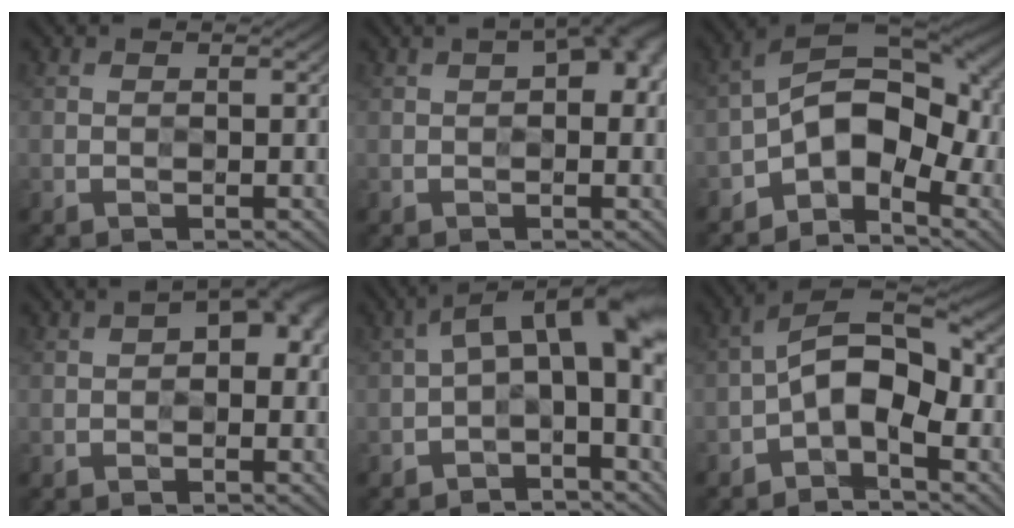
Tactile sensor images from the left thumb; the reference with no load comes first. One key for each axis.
{"total": 4.7, "fx": 1.0, "fy": 2.3, "fz": 3.9, "tx": -0.043, "ty": 0.016, "tz": 0.004}
{"total": 10.2, "fx": -3.9, "fy": 6.0, "fz": 7.3, "tx": -0.110, "ty": 0.001, "tz": -0.082}
{"total": 4.7, "fx": 0.8, "fy": 2.6, "fz": 3.9, "tx": -0.041, "ty": 0.009, "tz": 0.008}
{"total": 8.2, "fx": 0.3, "fy": 3.0, "fz": 7.6, "tx": -0.119, "ty": 0.024, "tz": -0.008}
{"total": 7.8, "fx": -2.4, "fy": 3.9, "fz": 6.2, "tx": -0.108, "ty": 0.015, "tz": -0.058}